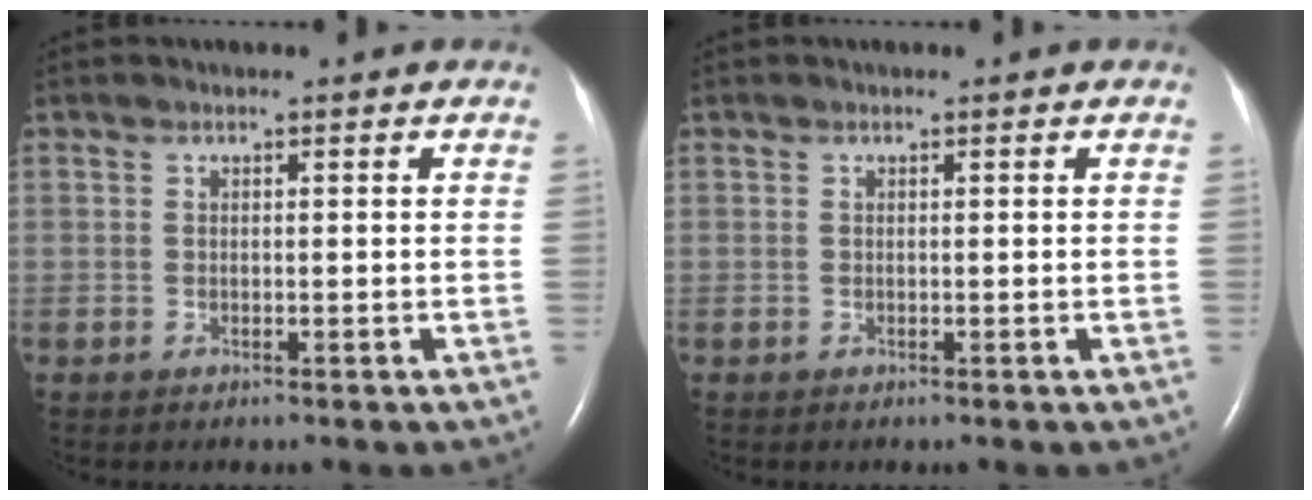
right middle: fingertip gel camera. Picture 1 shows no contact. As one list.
[{"total": 0.0}]